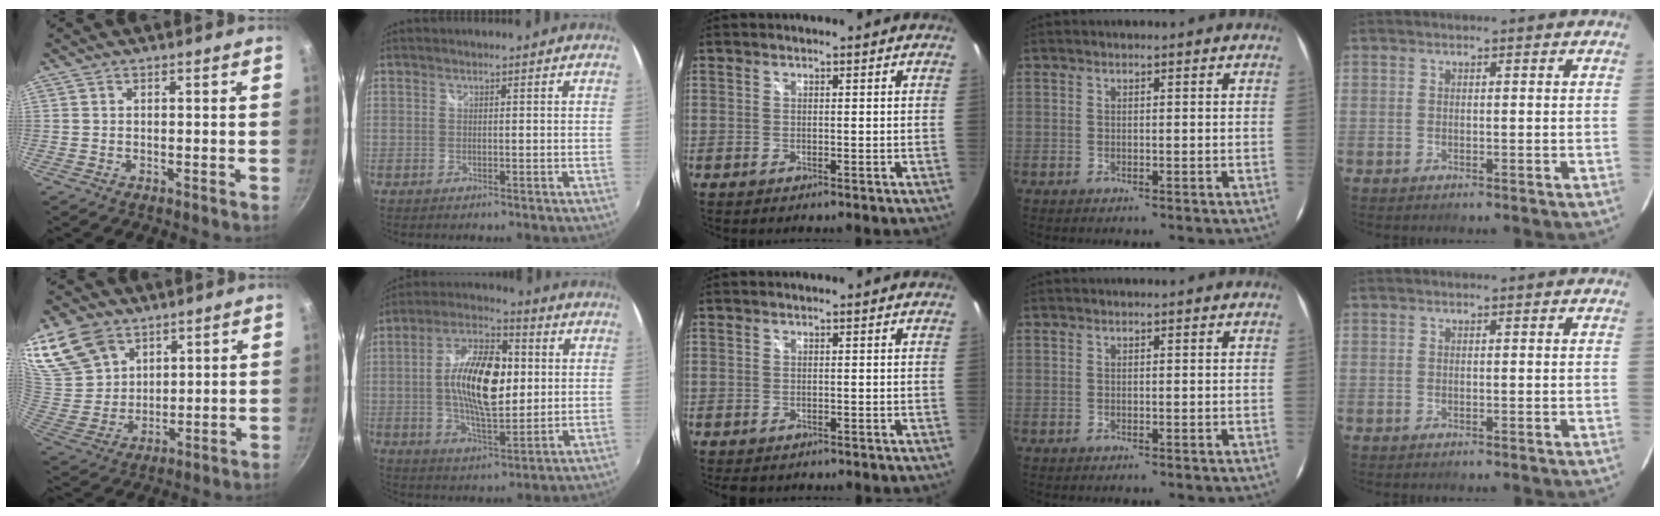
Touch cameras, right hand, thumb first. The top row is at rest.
{"thumb": {"total": 15.1, "force": [9.0, 10.3, 6.4], "torque": [-0.111, -0.031, 0.190]}, "index": {"total": 15.9, "force": [1.0, 7.0, 14.2], "torque": [-0.265, 0.010, 0.014]}, "middle": {"total": 1.5, "force": [-1.1, 0.8, 0.6], "torque": [-0.015, -0.005, -0.014]}}